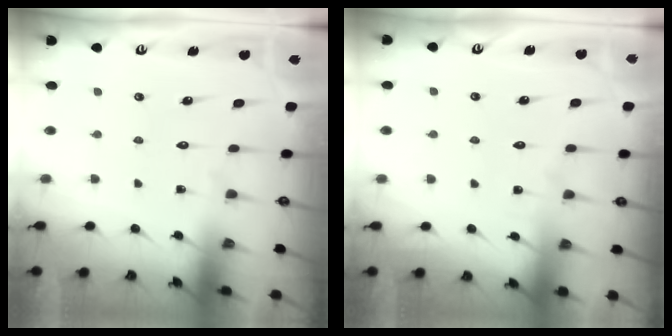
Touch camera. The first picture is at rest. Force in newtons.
{"total": 2.5, "press": 2.5, "slide": 0.4}